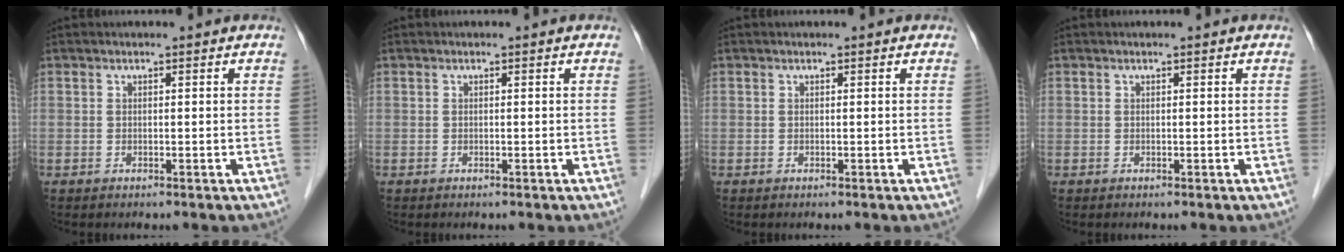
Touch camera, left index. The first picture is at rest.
{"total": 0.0}
{"total": 0.0}
{"total": 0.0}